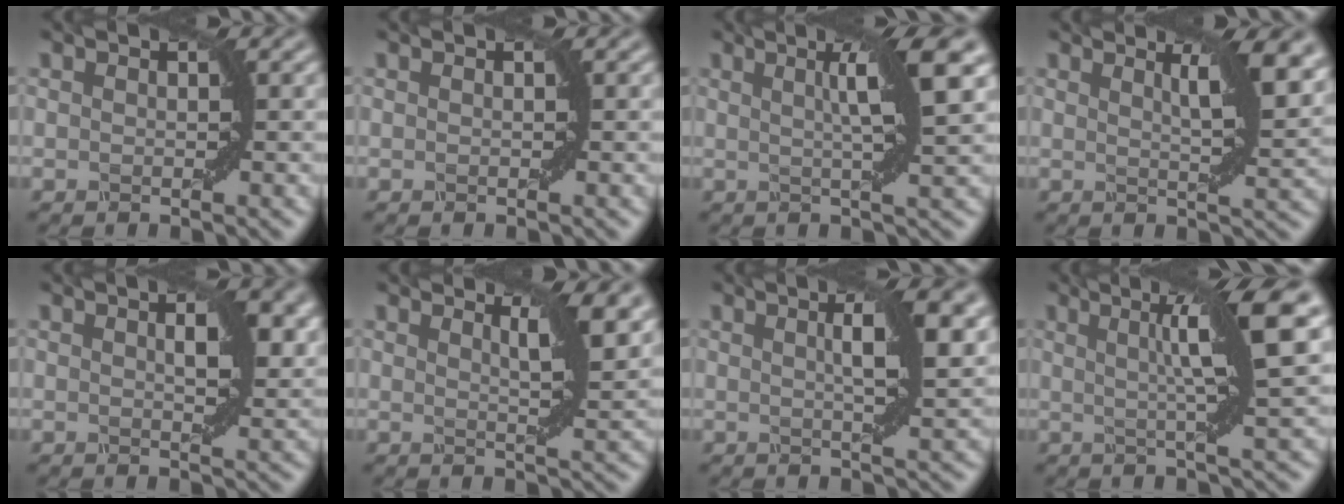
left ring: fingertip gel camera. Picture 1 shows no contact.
{"total": 0.0}
{"total": 5.7, "force": [1.8, 0.9, 5.4], "torque": [-0.072, 0.012, 0.027]}
{"total": 4.8, "force": [2.4, 1.1, 4.1], "torque": [-0.052, 0.002, 0.039]}
{"total": 3.6, "force": [1.2, 1.3, 3.1], "torque": [-0.048, 0.003, 0.022]}
{"total": 4.0, "force": [2.3, 1.0, 3.1], "torque": [-0.040, -0.001, 0.038]}
{"total": 5.2, "force": [1.3, 1.3, 4.9], "torque": [-0.059, 0.011, 0.015]}
{"total": 7.4, "force": [1.9, 0.9, 7.1], "torque": [-0.098, 0.018, 0.028]}